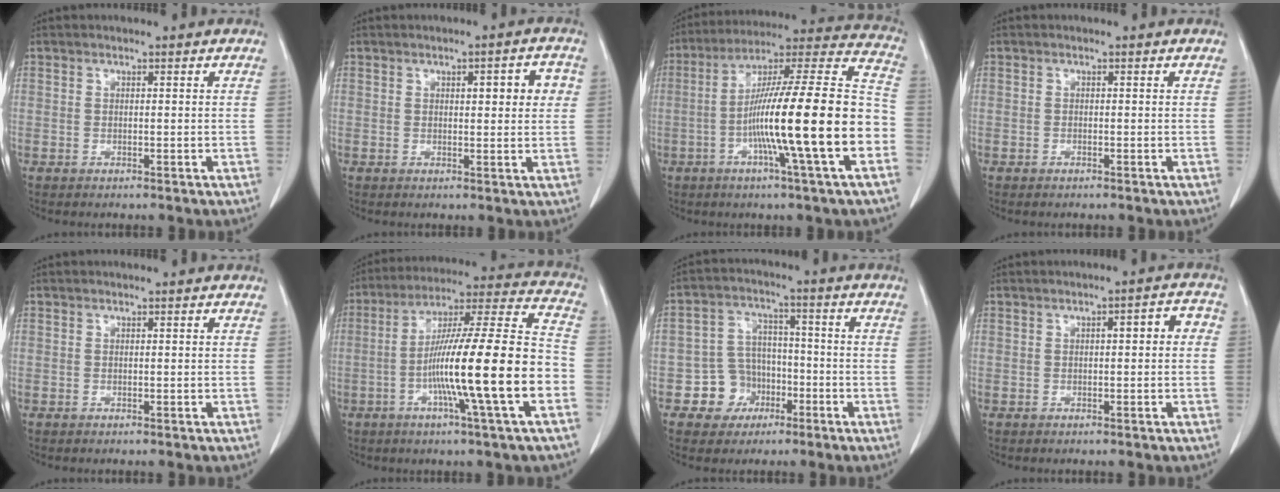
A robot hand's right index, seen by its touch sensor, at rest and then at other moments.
{"total": 4.7, "force": [1.2, 1.3, 4.3], "torque": [-0.056, 0.010, 0.014]}
{"total": 22.5, "force": [-5.8, -0.1, 21.7], "torque": [-0.319, 0.005, -0.104]}
{"total": 0.0}
{"total": 0.0}
{"total": 19.9, "force": [-5.6, -0.4, 19.1], "torque": [-0.307, 0.002, -0.099]}
{"total": 7.0, "force": [-3.0, 6.3, 1.3], "torque": [-0.018, 0.019, -0.040]}
{"total": 3.2, "force": [0.1, 1.0, 3.0], "torque": [-0.037, 0.019, -0.002]}